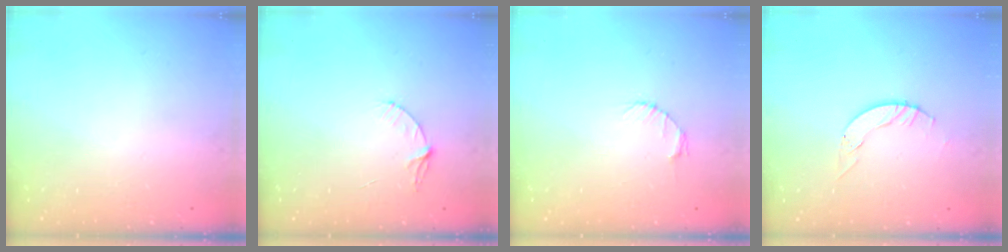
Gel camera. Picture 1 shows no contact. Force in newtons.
{"total": 4.0, "press": 4.0, "slide": 0.4}
{"total": 2.7, "press": 2.7, "slide": 0.4}
{"total": 4.0, "press": 4.0, "slide": 0.1}